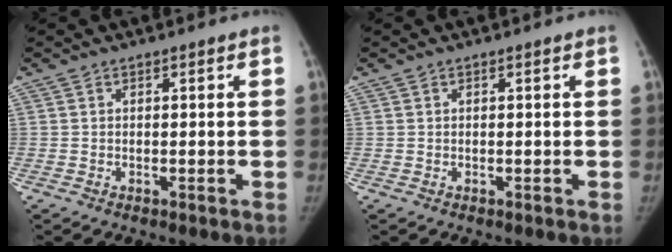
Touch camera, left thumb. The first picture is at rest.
{"total": 0.0}